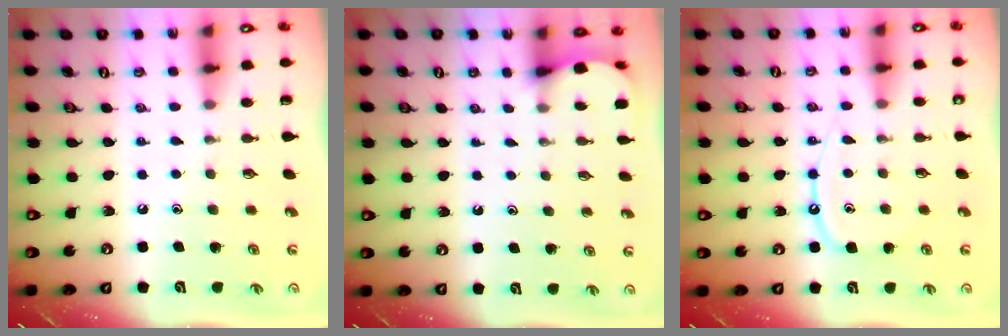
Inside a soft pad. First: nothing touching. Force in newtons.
{"total": 2.2, "press": 2.2, "slide": 0.2}
{"total": 8.9, "press": 8.9, "slide": 0.9}